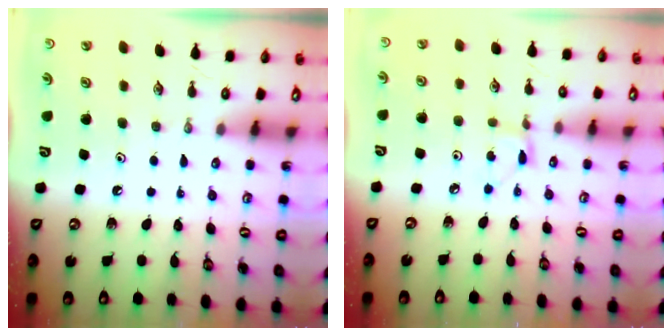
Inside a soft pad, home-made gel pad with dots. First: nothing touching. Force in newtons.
{"total": 2.4, "press": 2.4, "slide": 0.3}